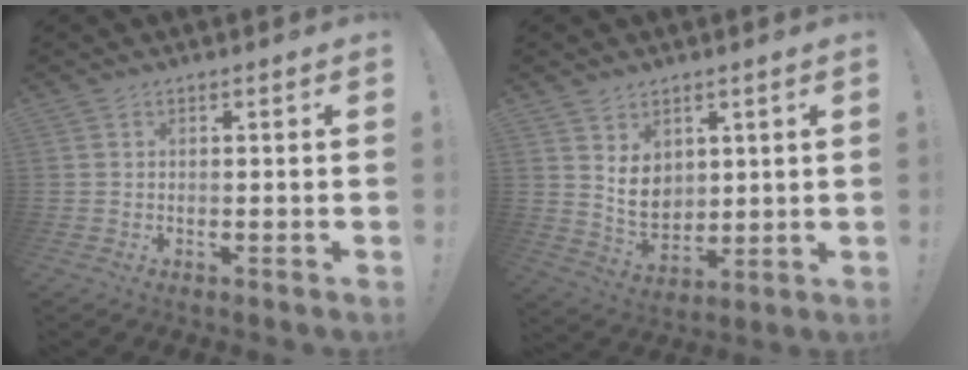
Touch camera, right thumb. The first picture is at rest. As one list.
[{"total": 8.6, "force": [3.9, 6.8, 3.4], "torque": [-0.042, -0.033, 0.081]}]